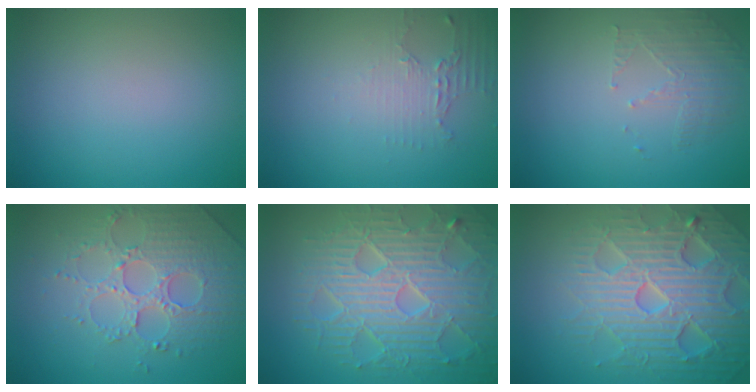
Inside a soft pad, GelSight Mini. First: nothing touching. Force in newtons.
{"total": 2.0, "press": 1.5, "slide": 1.3}
{"total": 1.7, "press": 0.9, "slide": 1.4}
{"total": 4.2, "press": 3.9, "slide": 1.3}
{"total": 8.9, "press": 6.4, "slide": 6.2}
{"total": 7.2, "press": 7.0, "slide": 1.4}